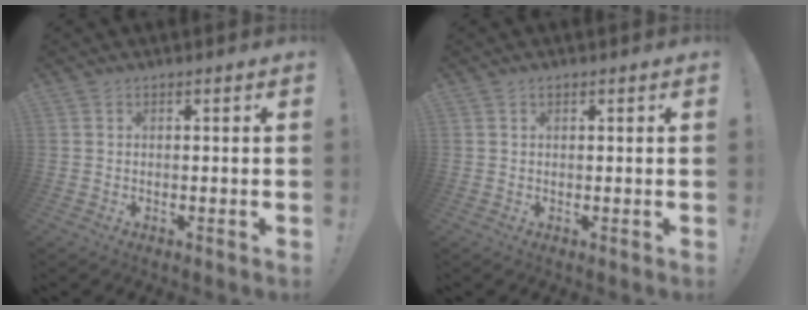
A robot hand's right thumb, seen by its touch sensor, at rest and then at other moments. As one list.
[{"total": 0.7, "force": [0.4, 0.4, 0.4], "torque": [-0.003, -0.002, 0.007]}]